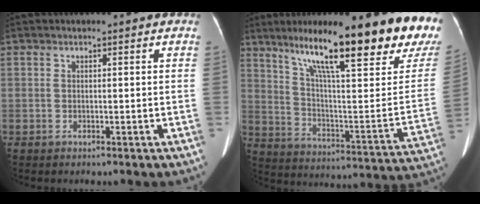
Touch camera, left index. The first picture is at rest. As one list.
[{"total": 27.4, "force": [20.2, 2.9, 18.3], "torque": [-0.264, -0.034, 0.281]}]